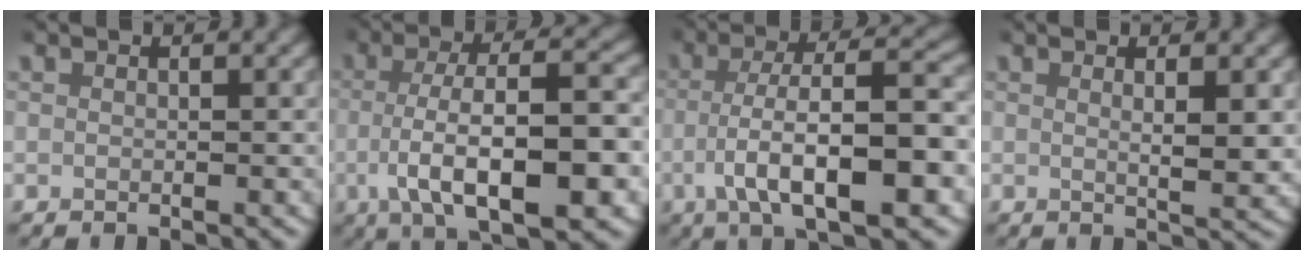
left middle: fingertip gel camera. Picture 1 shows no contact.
{"total": 9.2, "force": [-2.5, 3.5, 8.1], "torque": [-0.138, -0.015, -0.030]}
{"total": 8.4, "force": [-2.1, 3.0, 7.5], "torque": [-0.129, -0.008, -0.025]}
{"total": 2.0, "force": [0.8, 0.0, 1.8], "torque": [-0.032, -0.010, 0.017]}